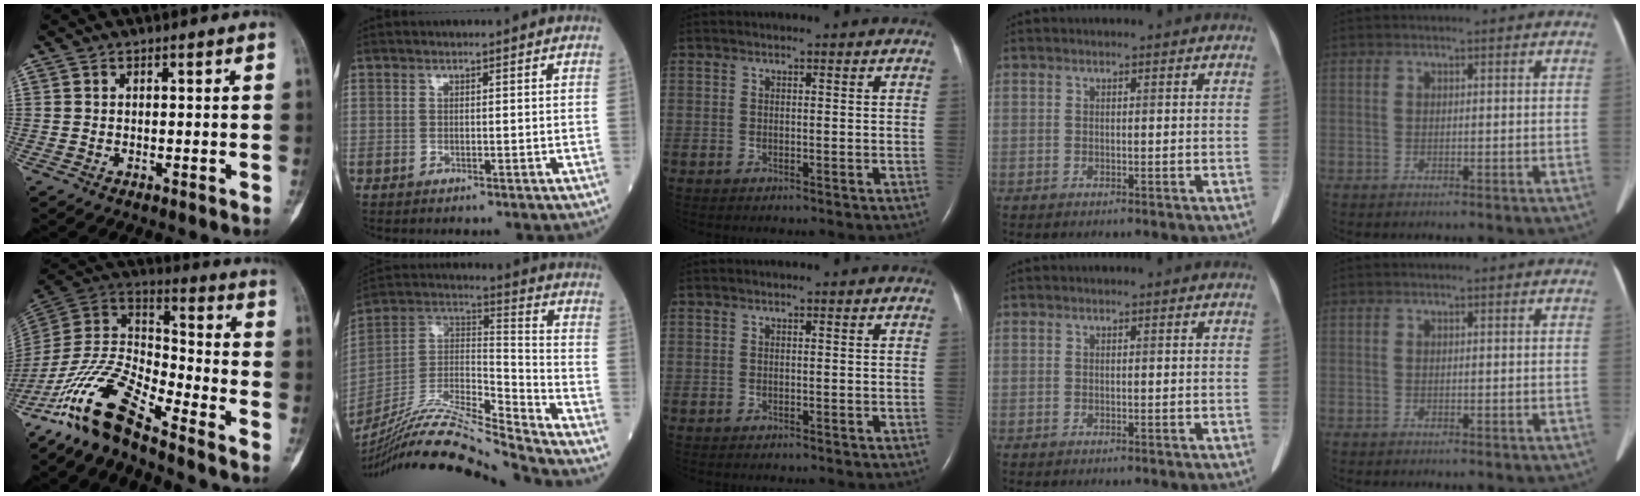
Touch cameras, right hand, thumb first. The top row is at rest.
{"thumb": {"total": 14.7, "force": [-11.4, 3.7, 8.5], "torque": [-0.159, 0.081, -0.230]}, "index": {"total": 20.4, "force": [-18.7, -1.2, 8.0], "torque": [-0.170, 0.010, -0.338]}}